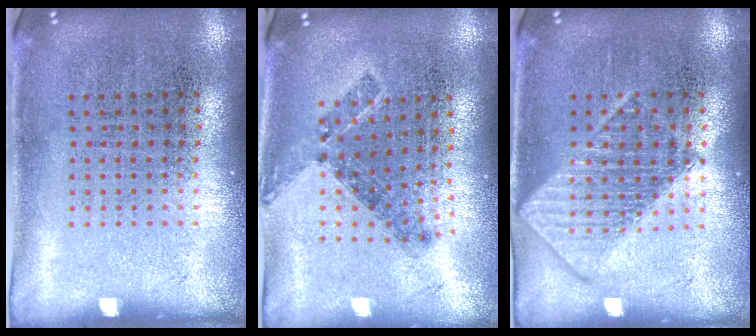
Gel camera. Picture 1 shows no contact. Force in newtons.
{"total": 0.8, "press": 0.8, "slide": 0.3}
{"total": 2.8, "press": 2.8, "slide": 0.3}